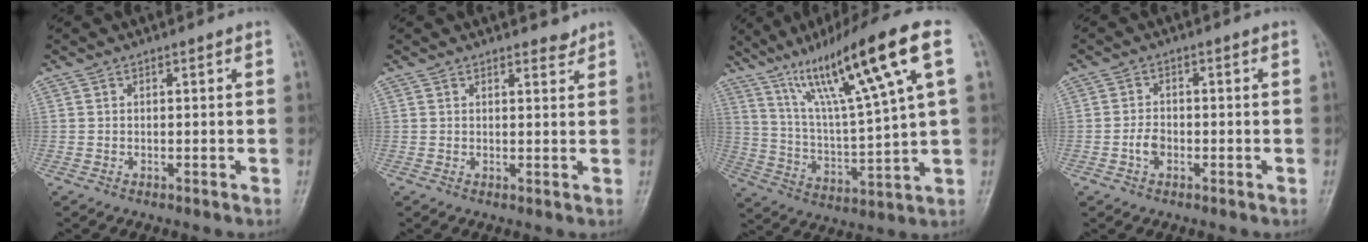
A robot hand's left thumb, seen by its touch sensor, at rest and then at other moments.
{"total": 1.8, "force": [1.6, 0.7, 0.4], "torque": [0.006, -0.012, 0.019]}
{"total": 20.7, "force": [9.7, 2.3, 18.1], "torque": [-0.296, -0.014, 0.172]}
{"total": 3.0, "force": [-1.1, 2.0, 1.9], "torque": [-0.030, 0.013, -0.024]}